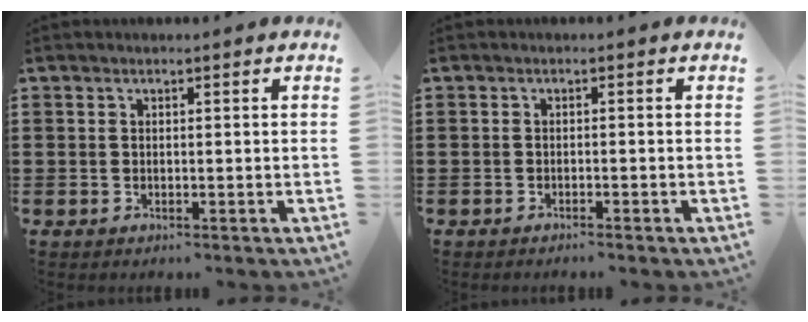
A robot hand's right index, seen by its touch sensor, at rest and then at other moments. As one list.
[{"total": 0.8, "force": [-0.8, -0.1, 0.2], "torque": [-0.005, 0.000, -0.016]}]